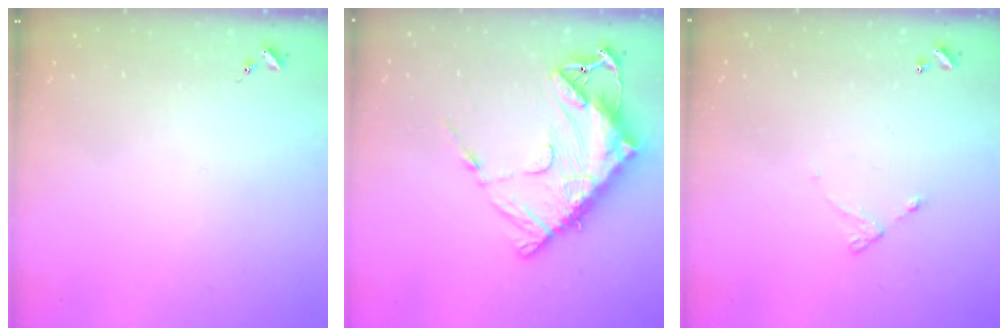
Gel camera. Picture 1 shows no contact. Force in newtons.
{"total": 18.7, "press": 18.6, "slide": 1.9}
{"total": 4.0, "press": 4.0, "slide": 0.3}